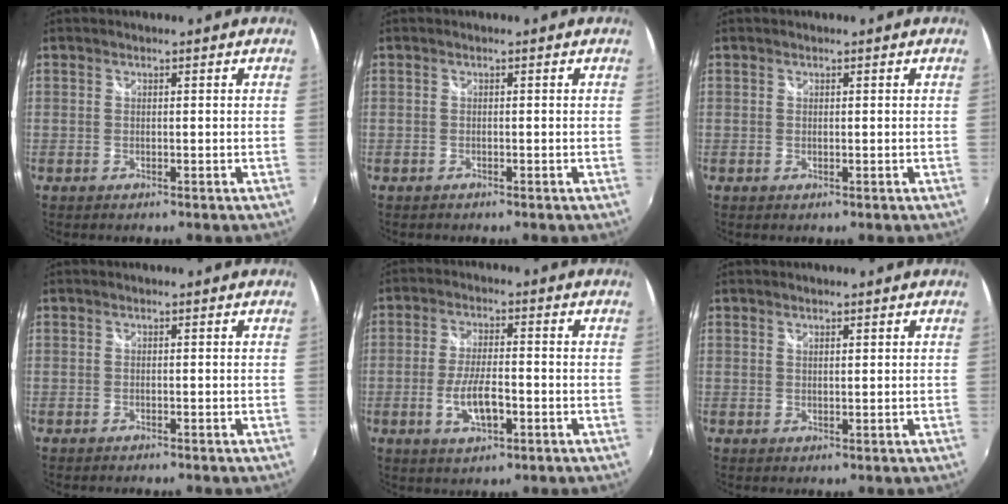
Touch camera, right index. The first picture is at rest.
{"total": 0.5, "force": [-0.5, 0.1, 0.0], "torque": [-0.004, -0.001, -0.010]}
{"total": 0.0}
{"total": 0.8, "force": [-0.8, 0.0, 0.0], "torque": [-0.004, -0.005, -0.014]}
{"total": 7.4, "force": [-2.5, 2.5, 6.4], "torque": [-0.129, -0.007, -0.043]}
{"total": 1.0, "force": [0.7, 0.2, 0.7], "torque": [-0.010, 0.000, 0.012]}